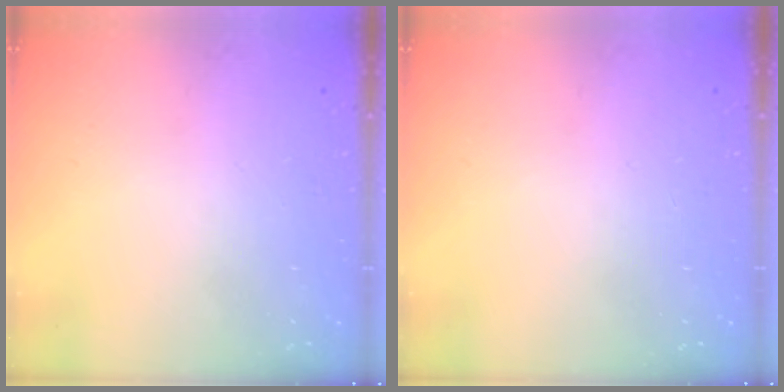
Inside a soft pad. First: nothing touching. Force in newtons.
{"total": 0.0}